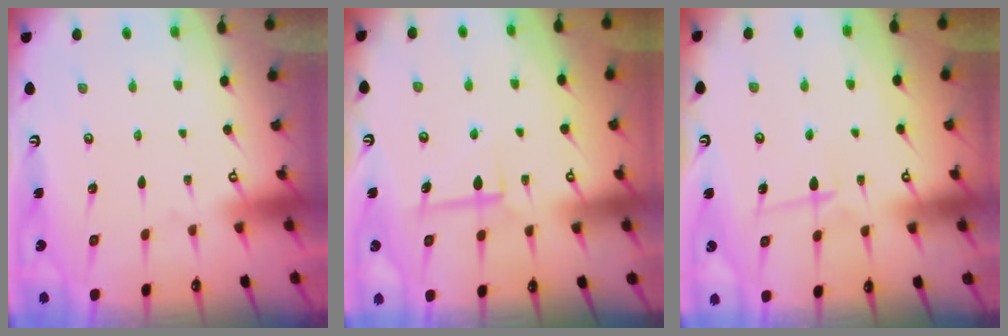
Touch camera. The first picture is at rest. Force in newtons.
{"total": 5.8, "press": 5.8, "slide": 0.5}
{"total": 5.2, "press": 5.1, "slide": 0.6}